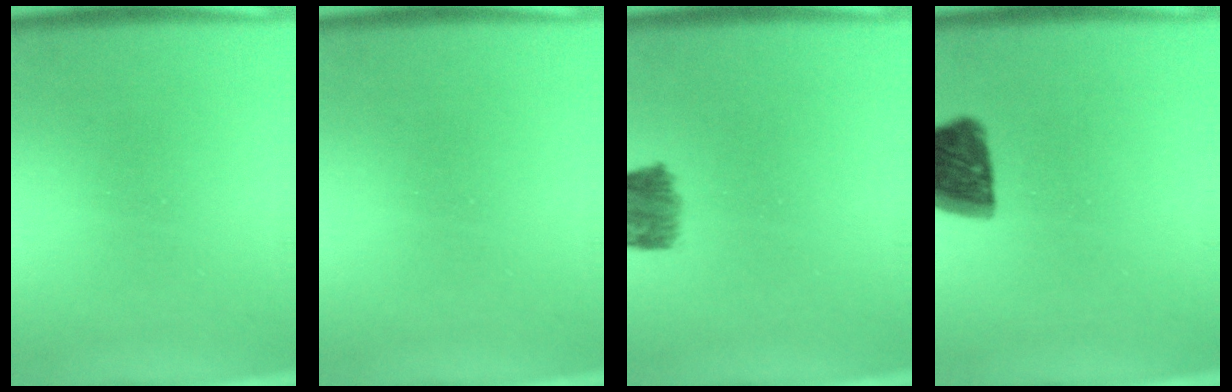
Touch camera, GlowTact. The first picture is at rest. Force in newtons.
{"total": 0.0}
{"total": 7.4}
{"total": 12.8}